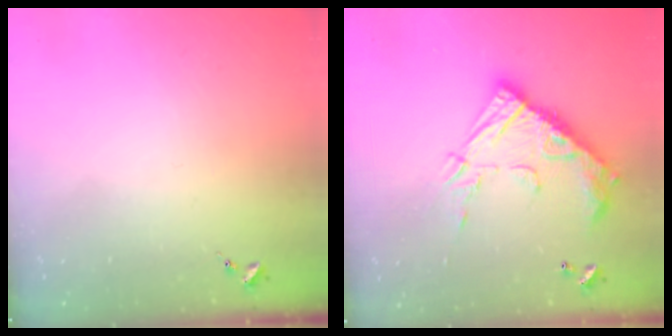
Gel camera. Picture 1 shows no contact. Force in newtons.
{"total": 20.4, "press": 20.4, "slide": 1.5}